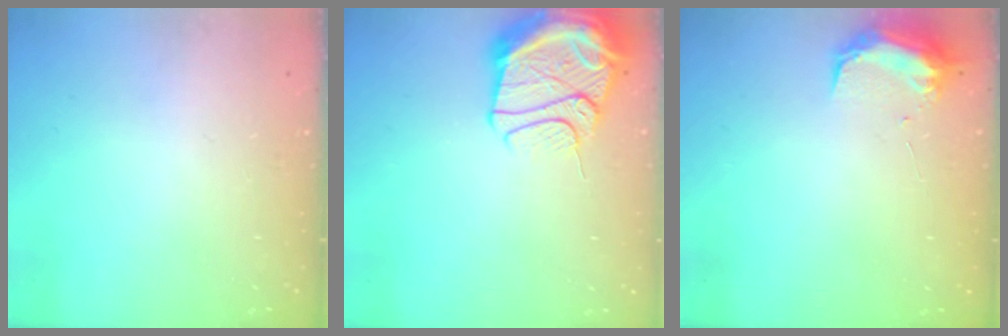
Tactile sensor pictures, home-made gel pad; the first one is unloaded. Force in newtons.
{"total": 14.8, "press": 14.7, "slide": 1.7}
{"total": 9.8, "press": 9.7, "slide": 0.7}